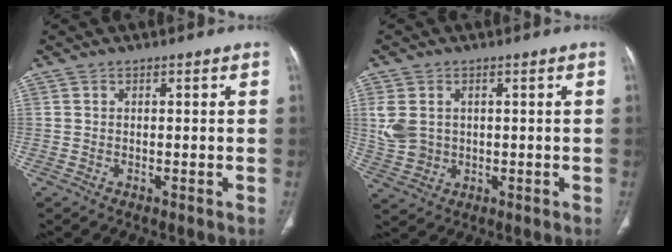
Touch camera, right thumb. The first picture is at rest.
{"total": 6.3, "force": [1.1, 5.0, 3.8], "torque": [-0.077, -0.001, 0.033]}